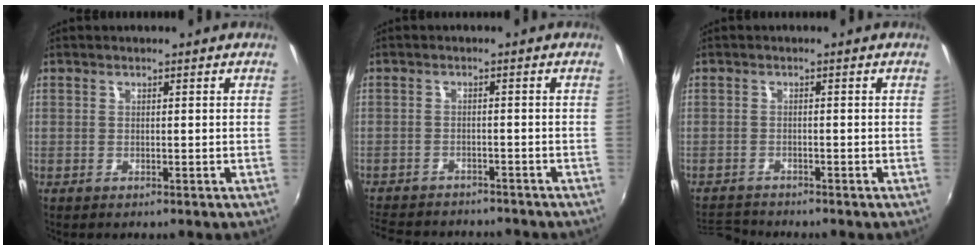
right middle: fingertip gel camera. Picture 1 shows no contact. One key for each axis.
{"total": 12.3, "fx": -10.8, "fy": 4.2, "fz": 4.3, "tx": -0.112, "ty": -0.013, "tz": -0.161}
{"total": 4.2, "fx": -4.1, "fy": 0.4, "fz": 0.5, "tx": -0.029, "ty": -0.012, "tz": -0.080}